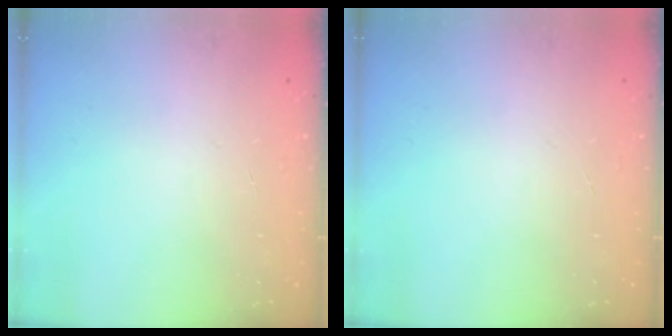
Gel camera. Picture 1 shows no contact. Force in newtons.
{"total": 0.0}